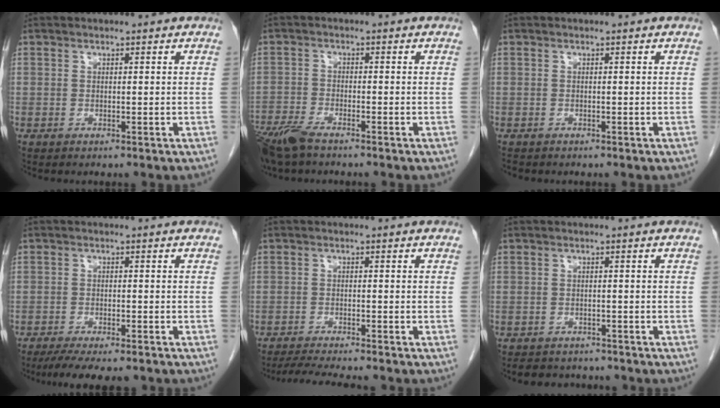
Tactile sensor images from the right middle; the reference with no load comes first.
{"total": 6.9, "force": [-5.4, 1.6, 3.9], "torque": [-0.080, -0.017, -0.103]}
{"total": 0.8, "force": [-0.6, 0.4, 0.1], "torque": [-0.010, -0.001, -0.011]}
{"total": 8.6, "force": [-7.2, 1.9, 4.4], "torque": [-0.058, -0.011, -0.109]}
{"total": 6.7, "force": [-6.0, 0.1, 2.9], "torque": [-0.045, -0.015, -0.097]}
{"total": 5.4, "force": [-4.9, 2.2, 1.0], "torque": [-0.012, 0.002, -0.065]}